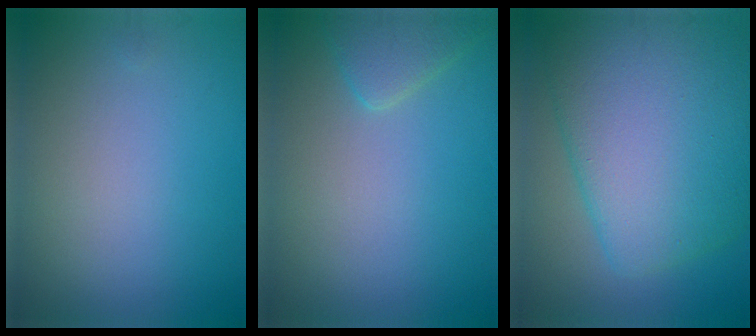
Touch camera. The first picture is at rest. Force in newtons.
{"total": 2.3, "press": 2.2, "slide": 0.2}
{"total": 12.4, "press": 12.4, "slide": 0.6}